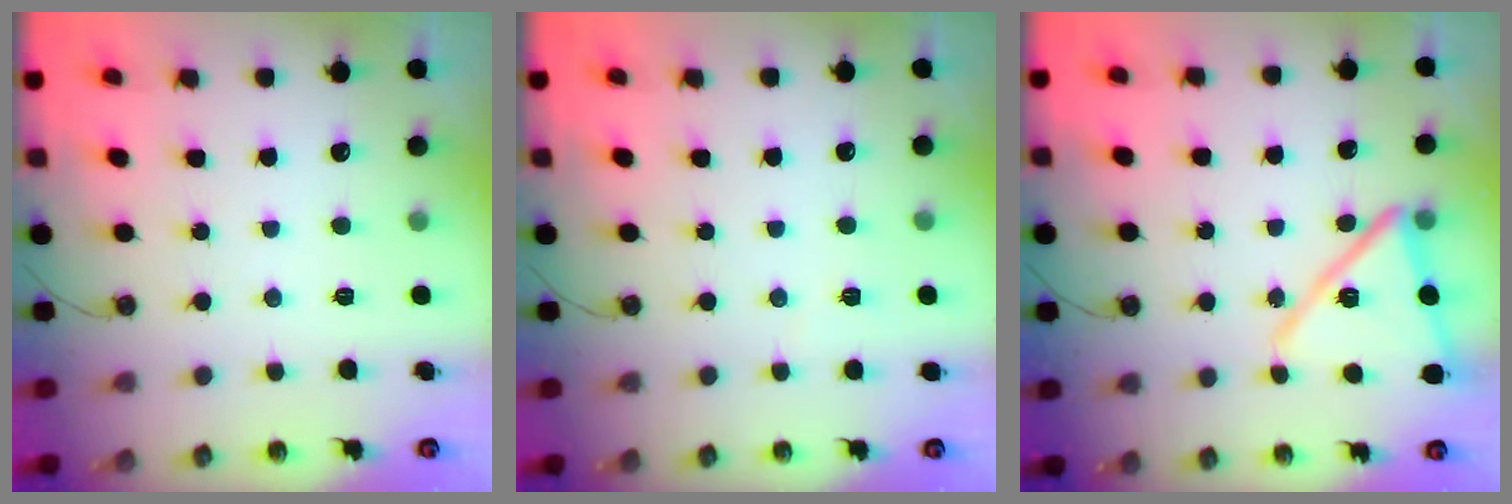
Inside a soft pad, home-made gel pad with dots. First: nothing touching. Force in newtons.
{"total": 2.9, "press": 1.5, "slide": 2.5}
{"total": 15.0, "press": 14.9, "slide": 1.3}